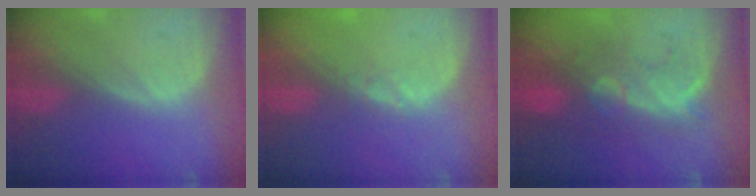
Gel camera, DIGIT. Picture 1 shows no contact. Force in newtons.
{"total": 0.9, "press": 0.8, "slide": 0.5}
{"total": 8.6, "press": 8.3, "slide": 2.3}